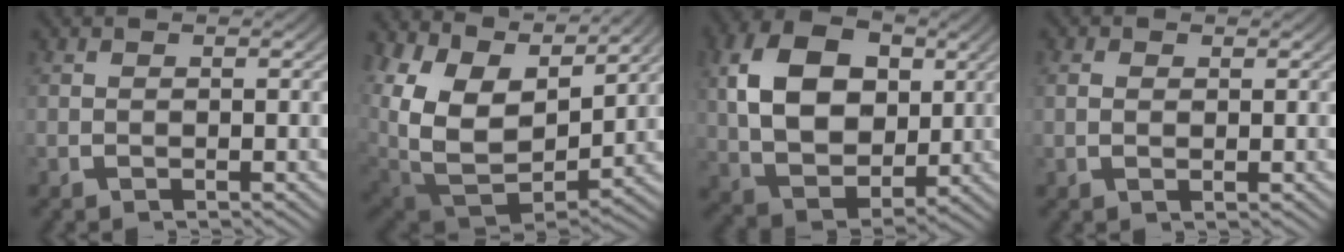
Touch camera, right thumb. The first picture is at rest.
{"total": 14.1, "force": [0.0, 10.1, 9.9], "torque": [-0.242, -0.060, 0.025]}
{"total": 14.2, "force": [1.1, 10.2, 9.9], "torque": [-0.204, -0.033, 0.027]}
{"total": 0.8, "force": [0.4, 0.4, 0.6], "torque": [-0.005, -0.002, 0.011]}